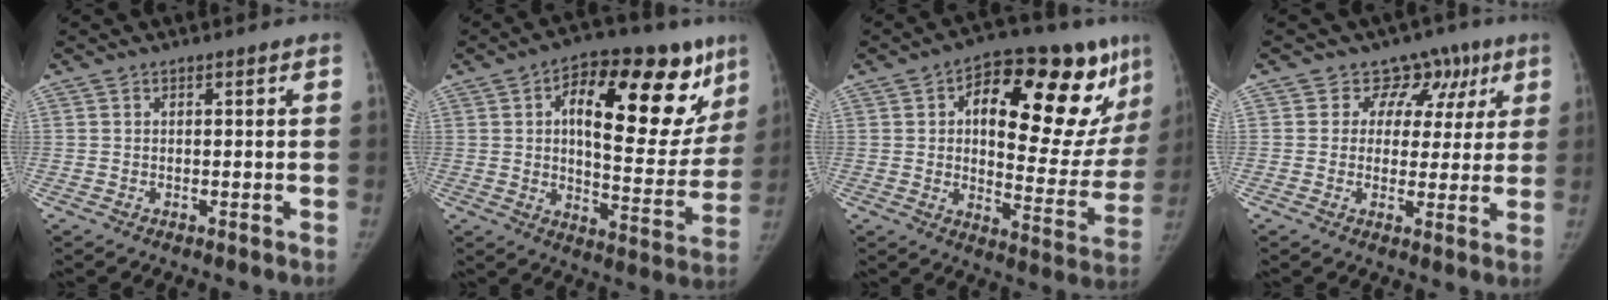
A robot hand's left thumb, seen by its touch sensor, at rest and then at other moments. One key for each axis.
{"total": 24.6, "fx": 9.8, "fy": 11.5, "fz": 19.5, "tx": -0.225, "ty": -0.011, "tz": 0.142}
{"total": 26.3, "fx": 11.1, "fy": 11.6, "fz": 20.8, "tx": -0.242, "ty": -0.004, "tz": 0.162}
{"total": 8.6, "fx": 4.5, "fy": 7.2, "fz": 1.7, "tx": 0.036, "ty": -0.002, "tz": 0.050}